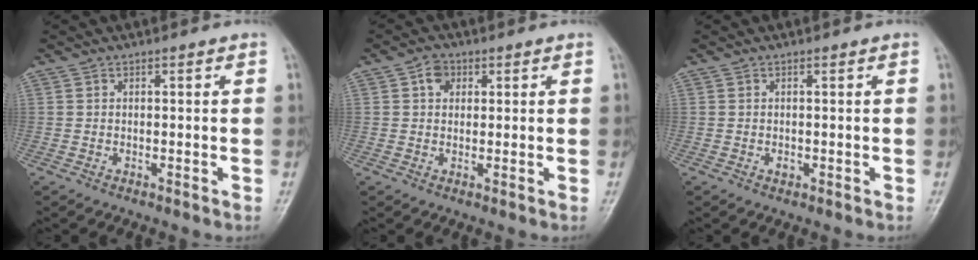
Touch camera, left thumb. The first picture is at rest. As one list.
[{"total": 3.2, "force": [1.1, 2.5, 1.7], "torque": [-0.013, 0.001, 0.015]}, {"total": 0.8, "force": [-0.1, 0.6, 0.5], "torque": [-0.004, 0.000, -0.001]}]